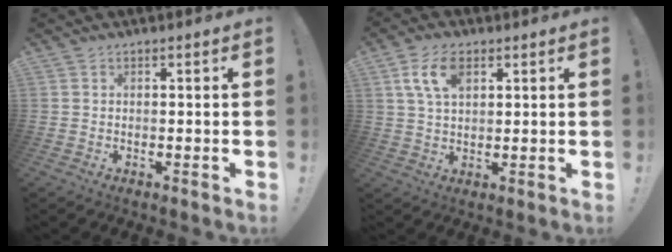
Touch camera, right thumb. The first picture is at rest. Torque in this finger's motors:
{"motor_torque": [1.78, 1.86, 0.24, 0.19, 0.14]}